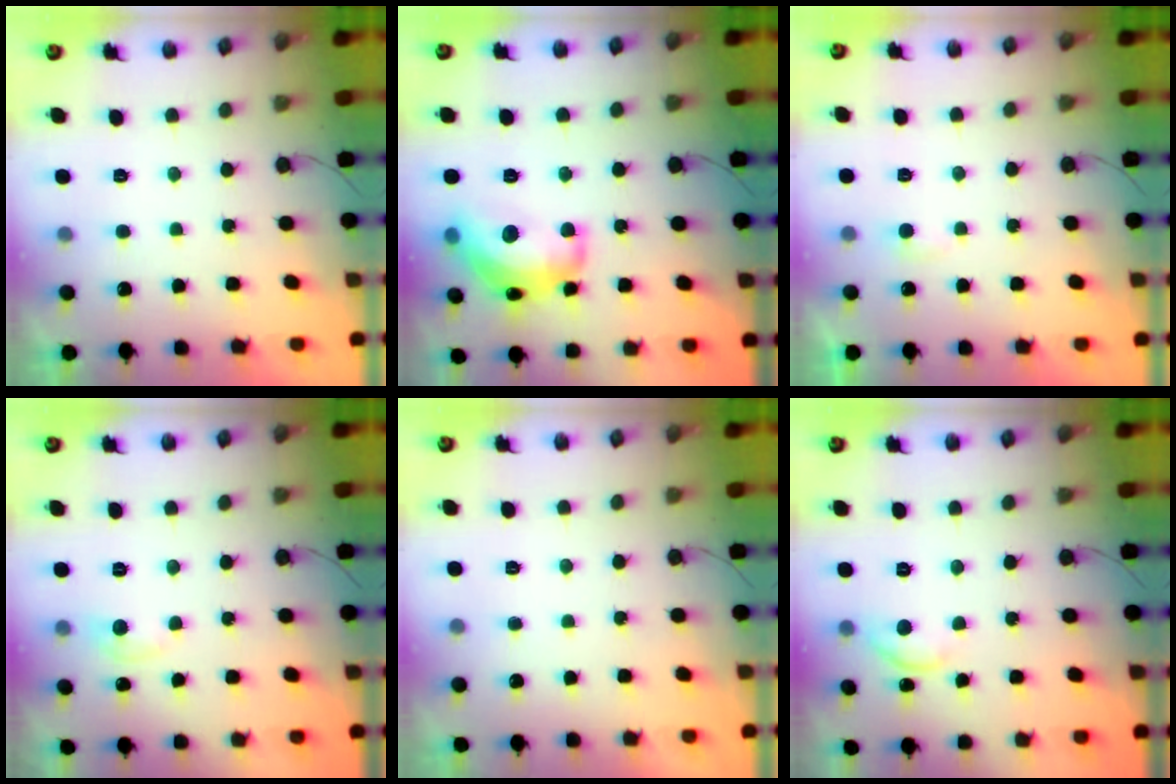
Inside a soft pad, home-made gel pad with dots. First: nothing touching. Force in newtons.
{"total": 17.2, "press": 17.2, "slide": 0.9}
{"total": 2.2, "press": 2.2, "slide": 0.2}
{"total": 5.1, "press": 5.1, "slide": 0.6}
{"total": 0.0}
{"total": 8.6, "press": 8.5, "slide": 0.8}